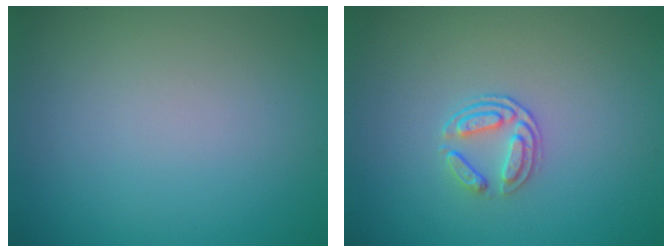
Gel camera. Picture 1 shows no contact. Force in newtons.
{"total": 2.0, "press": 1.4, "slide": 1.4}